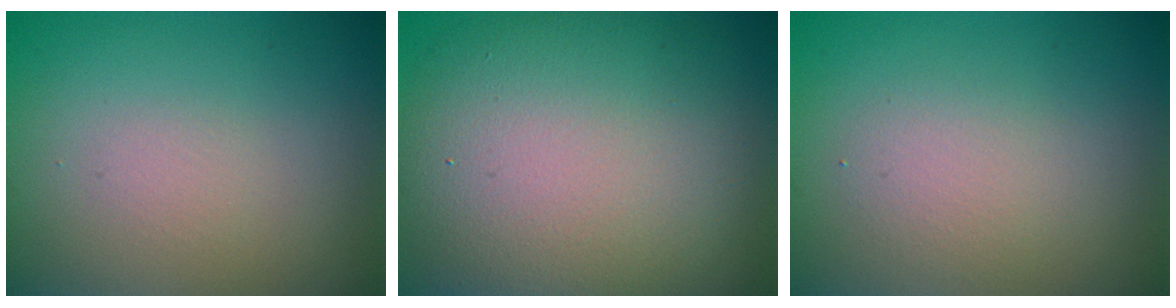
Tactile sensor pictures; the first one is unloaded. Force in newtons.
{"total": 13.6, "press": 13.6, "slide": 0.9}
{"total": 2.1, "press": 2.1, "slide": 0.1}